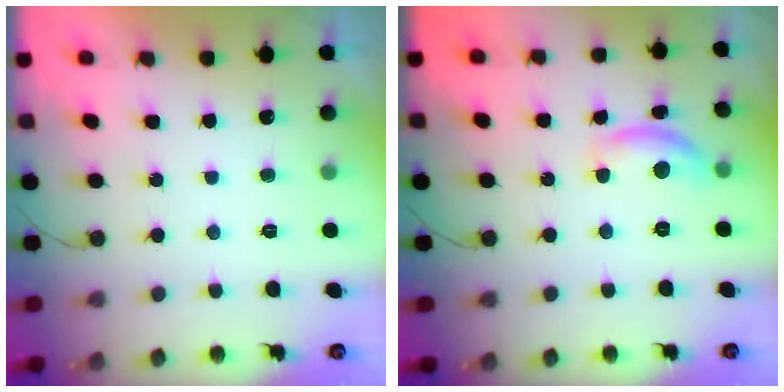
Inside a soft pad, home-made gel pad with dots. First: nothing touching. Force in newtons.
{"total": 10.7, "press": 10.7, "slide": 0.6}